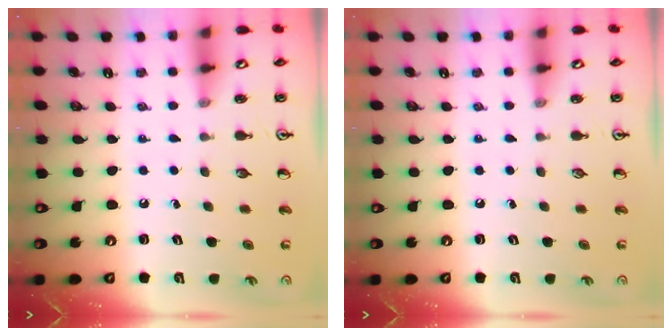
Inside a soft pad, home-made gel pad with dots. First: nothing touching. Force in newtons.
{"total": 0.0}